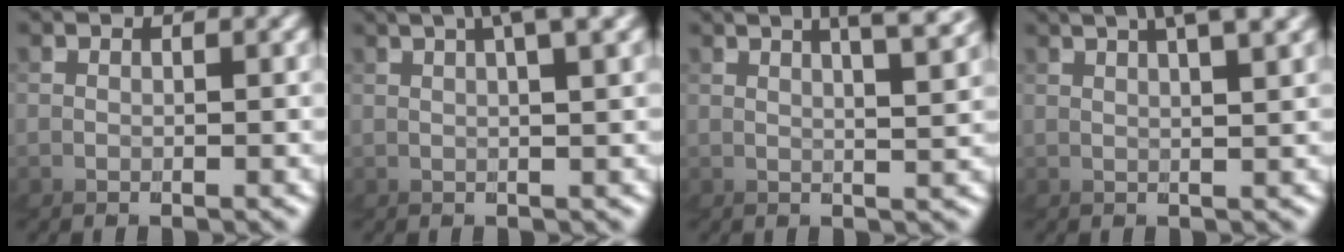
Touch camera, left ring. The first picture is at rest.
{"total": 2.6, "force": [1.2, -2.1, 0.9], "torque": [-0.028, 0.021, 0.015]}
{"total": 4.3, "force": [3.1, -3.0, 0.1], "torque": [-0.006, 0.032, 0.037]}
{"total": 3.0, "force": [2.0, -2.1, 0.6], "torque": [-0.023, 0.019, 0.027]}